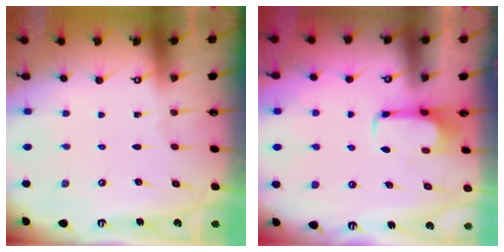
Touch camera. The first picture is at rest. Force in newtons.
{"total": 2.0, "press": 1.9, "slide": 0.3}